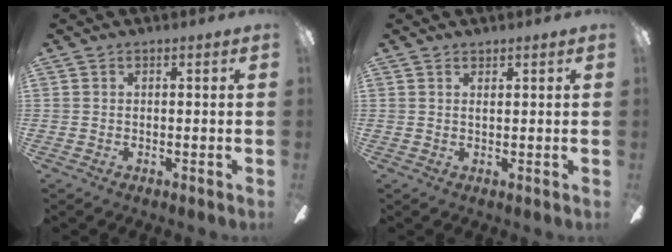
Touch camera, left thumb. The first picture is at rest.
{"total": 0.9, "force": [0.8, 0.2, 0.3], "torque": [-0.008, 0.001, 0.015]}